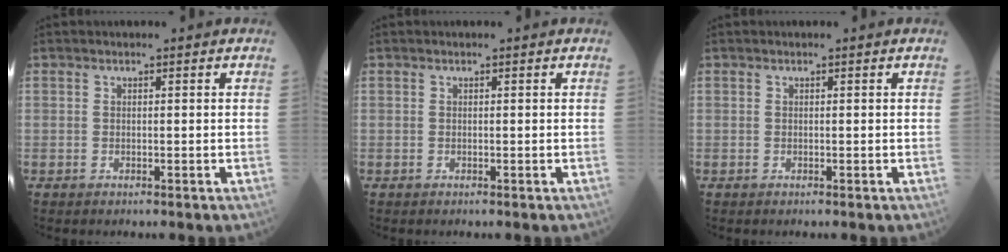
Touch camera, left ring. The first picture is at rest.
{"total": 0.0}
{"total": 0.0}